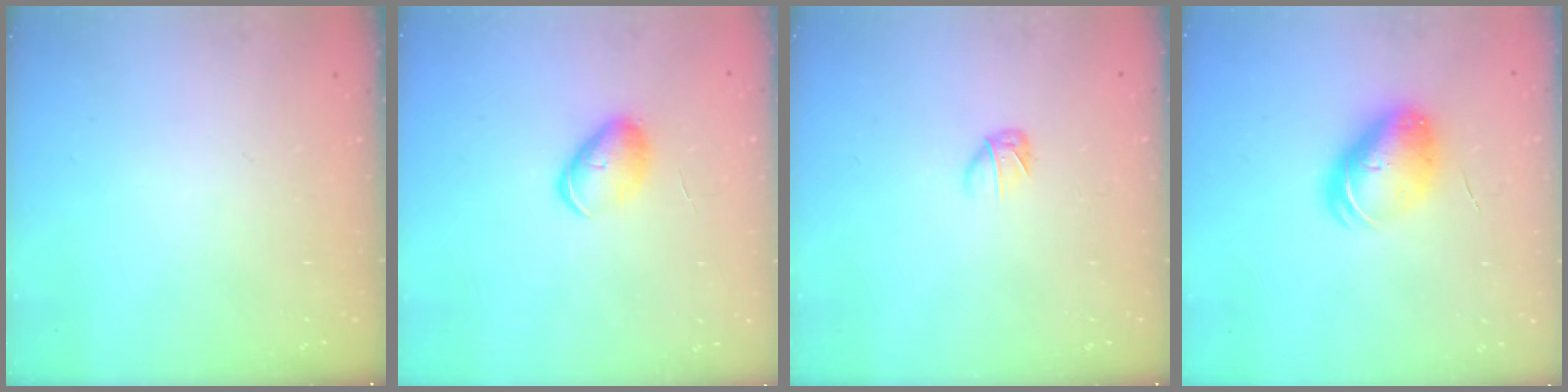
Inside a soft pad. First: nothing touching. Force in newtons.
{"total": 7.6, "press": 7.6, "slide": 0.6}
{"total": 3.3, "press": 3.2, "slide": 0.7}
{"total": 9.0, "press": 8.9, "slide": 1.5}